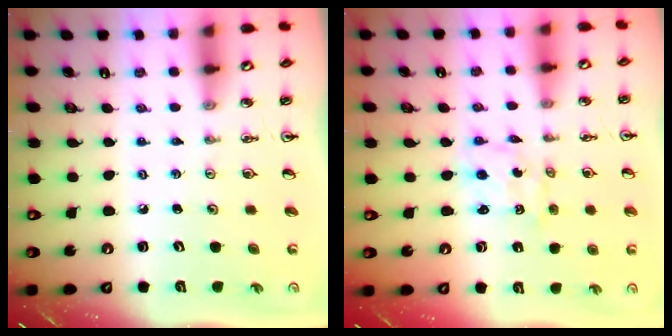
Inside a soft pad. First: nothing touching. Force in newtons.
{"total": 1.6, "press": 1.3, "slide": 0.8}